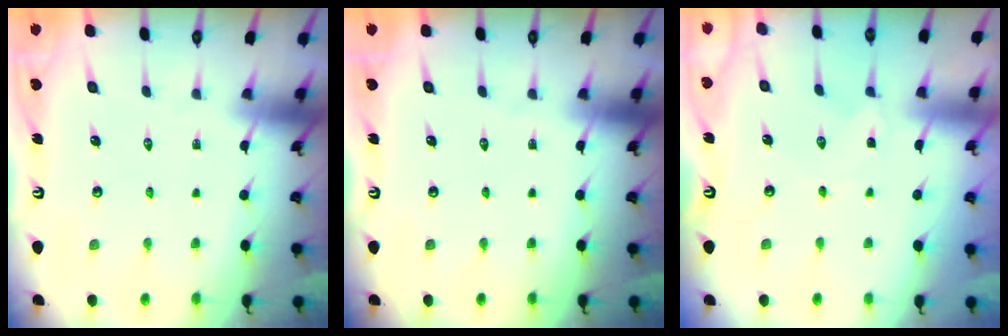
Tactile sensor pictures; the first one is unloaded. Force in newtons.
{"total": 0.0}
{"total": 0.0}